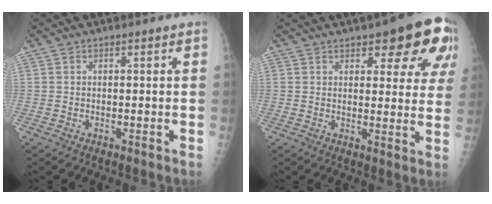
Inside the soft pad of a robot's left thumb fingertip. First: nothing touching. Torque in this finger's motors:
{"motor_torque": [0.28, 0.23, -0.03, -0.14, 0.07]}